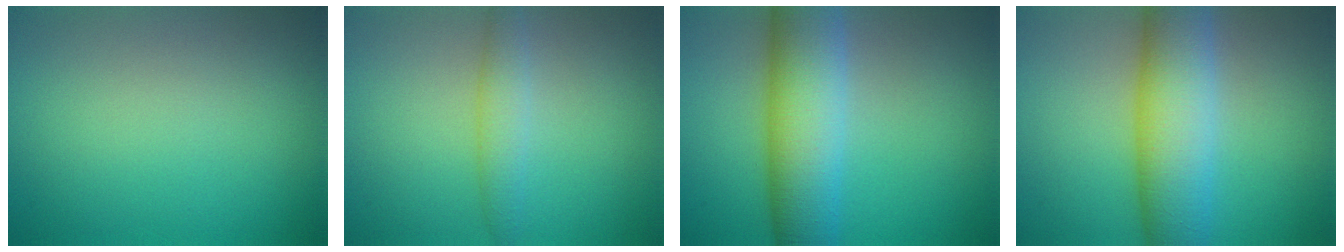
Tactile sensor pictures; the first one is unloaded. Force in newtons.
{"total": 2.2, "press": 2.2, "slide": 0.0}
{"total": 9.0, "press": 9.0, "slide": 0.2}
{"total": 8.2, "press": 8.2, "slide": 0.2}